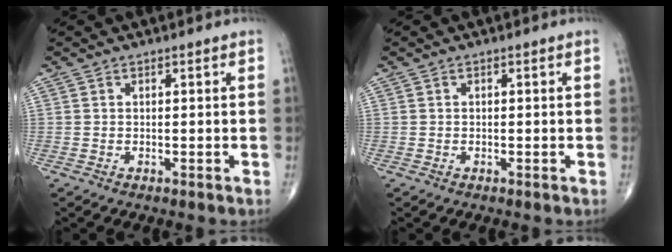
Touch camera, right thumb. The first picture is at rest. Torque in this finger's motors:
{"motor_torque": [-0.09, -0.18, -0.33, -0.17, 0.01]}